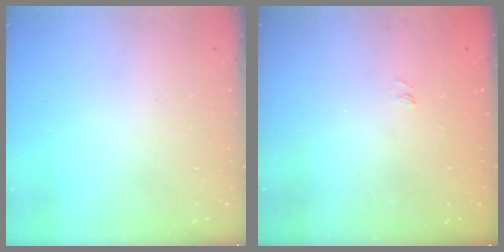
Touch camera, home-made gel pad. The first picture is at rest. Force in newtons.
{"total": 1.0, "press": 0.2, "slide": 1.0}